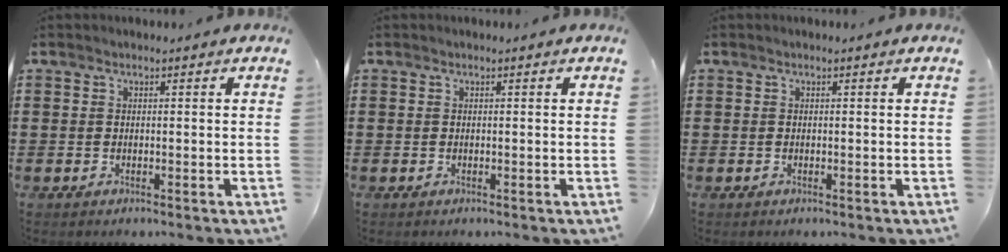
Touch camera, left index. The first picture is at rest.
{"total": 0.0}
{"total": 0.0}